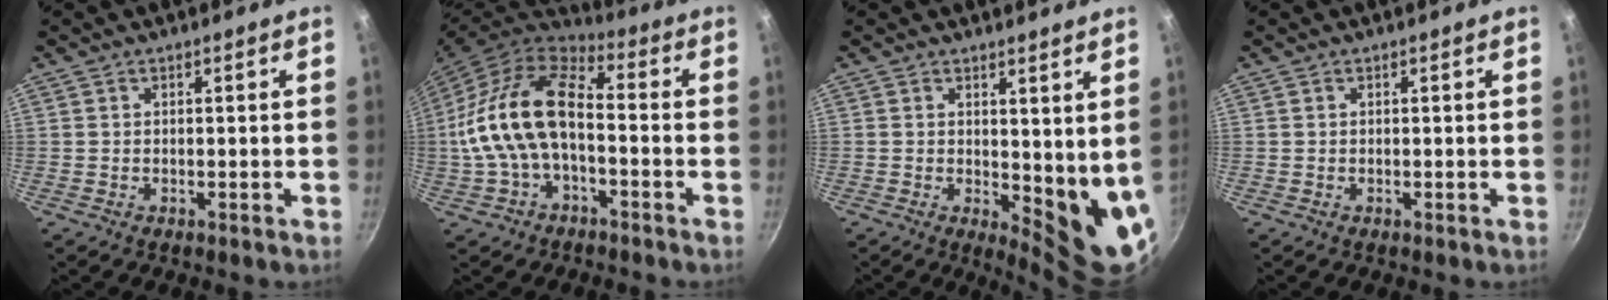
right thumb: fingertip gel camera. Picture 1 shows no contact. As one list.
[{"total": 17.2, "force": [-1.9, 9.5, 14.2], "torque": [-0.262, 0.042, -0.046]}, {"total": 8.6, "force": [2.1, 3.6, 7.5], "torque": [-0.085, -0.031, 0.036]}, {"total": 0.0}]